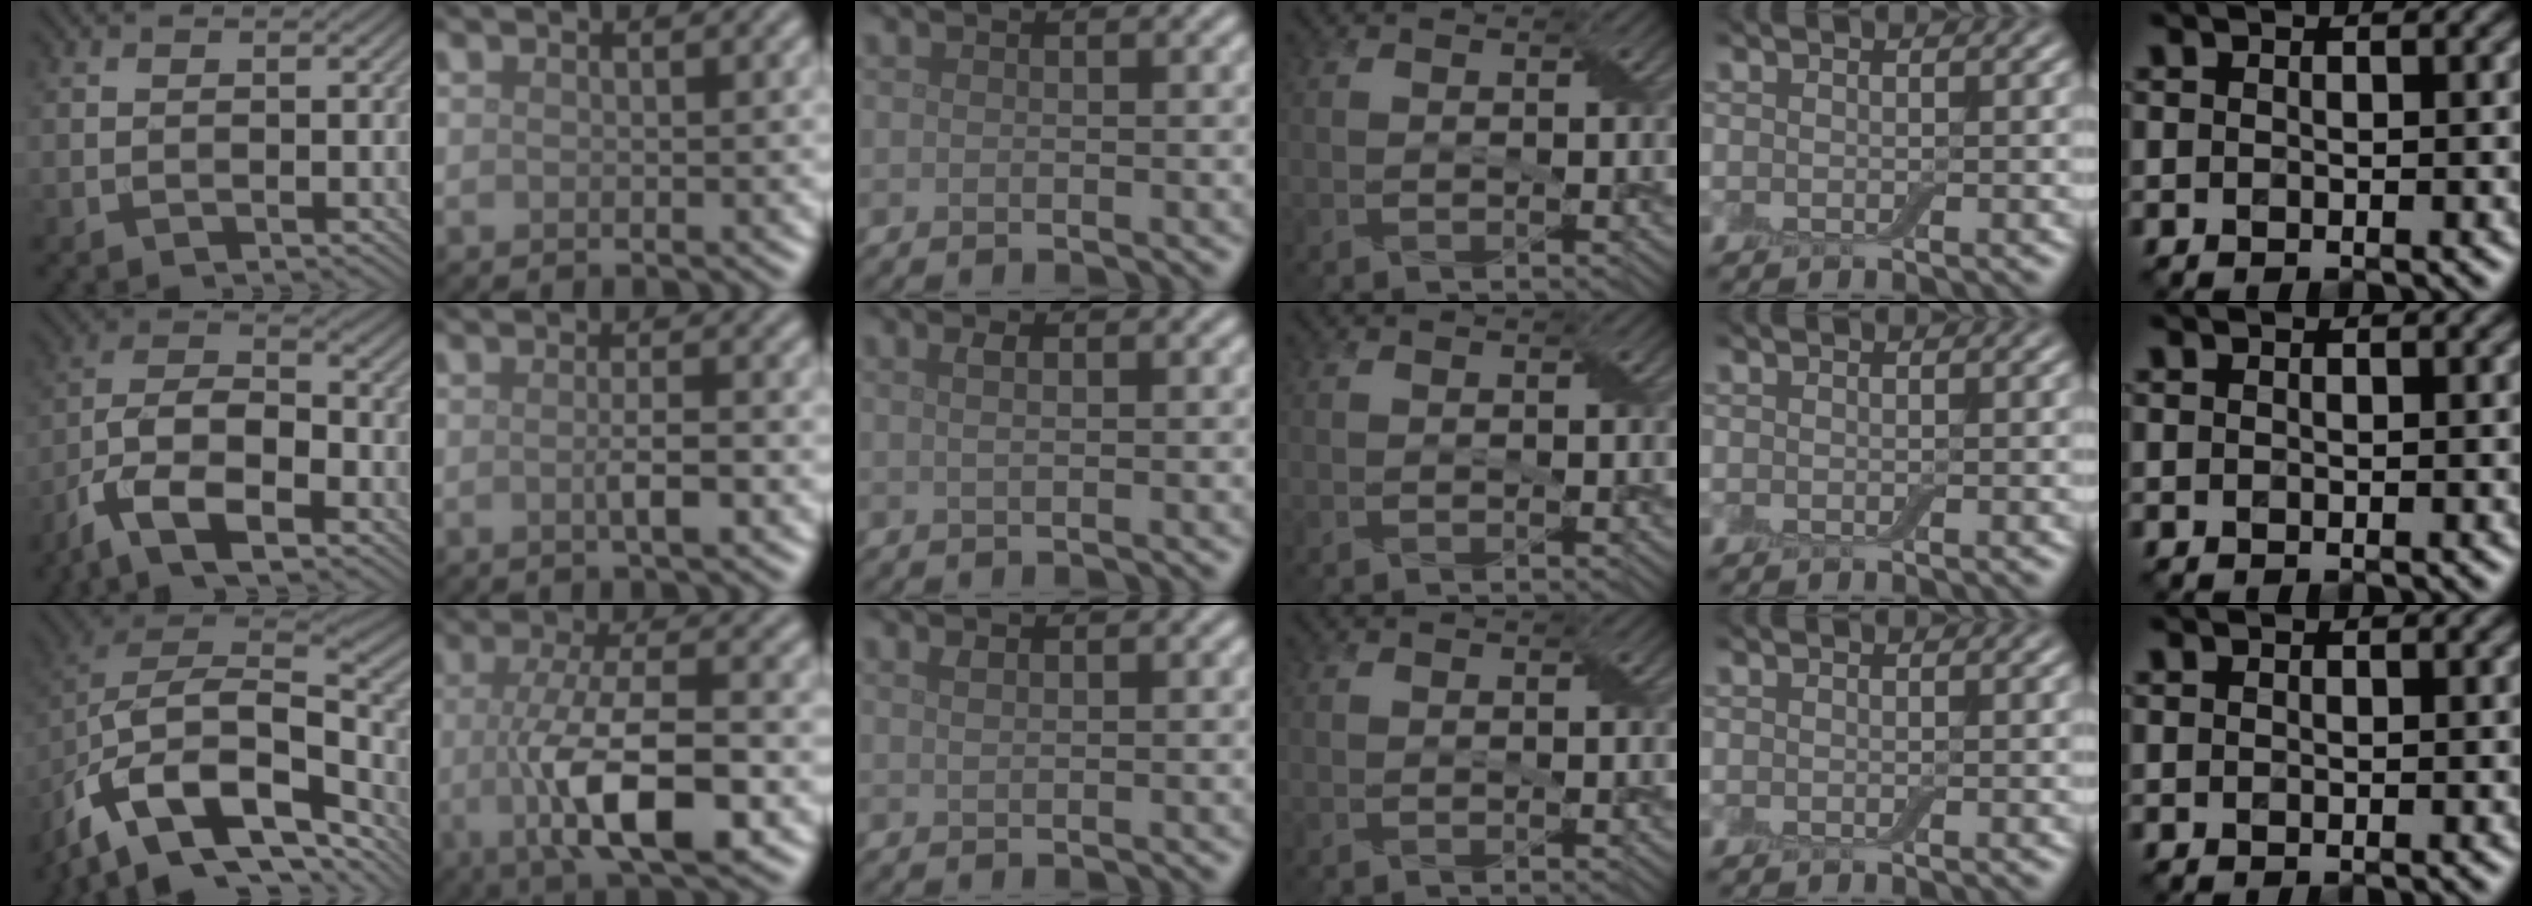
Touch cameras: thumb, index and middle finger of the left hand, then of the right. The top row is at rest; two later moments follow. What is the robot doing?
{"motion": "wrap", "object": "adhesive wrap"}